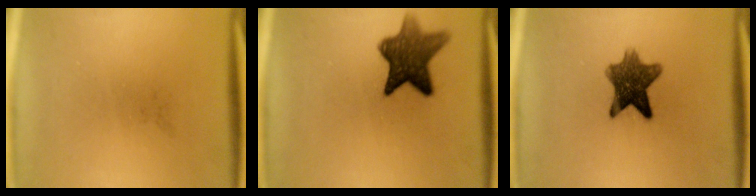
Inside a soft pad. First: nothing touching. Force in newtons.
{"total": 9.6}
{"total": 8.9}